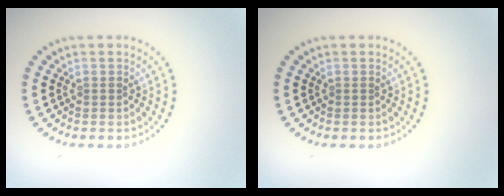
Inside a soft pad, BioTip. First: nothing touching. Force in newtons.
{"total": 0.0}